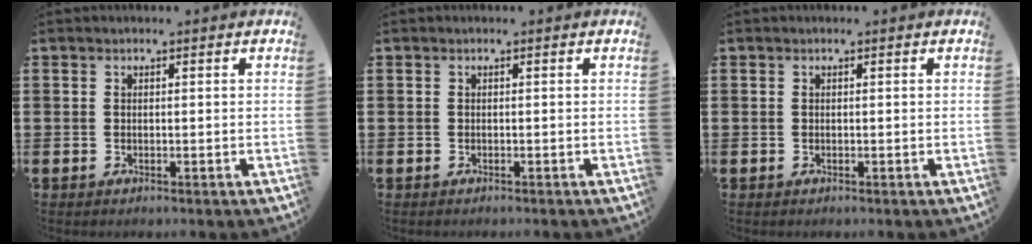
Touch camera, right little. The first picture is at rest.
{"total": 0.0}
{"total": 0.0}